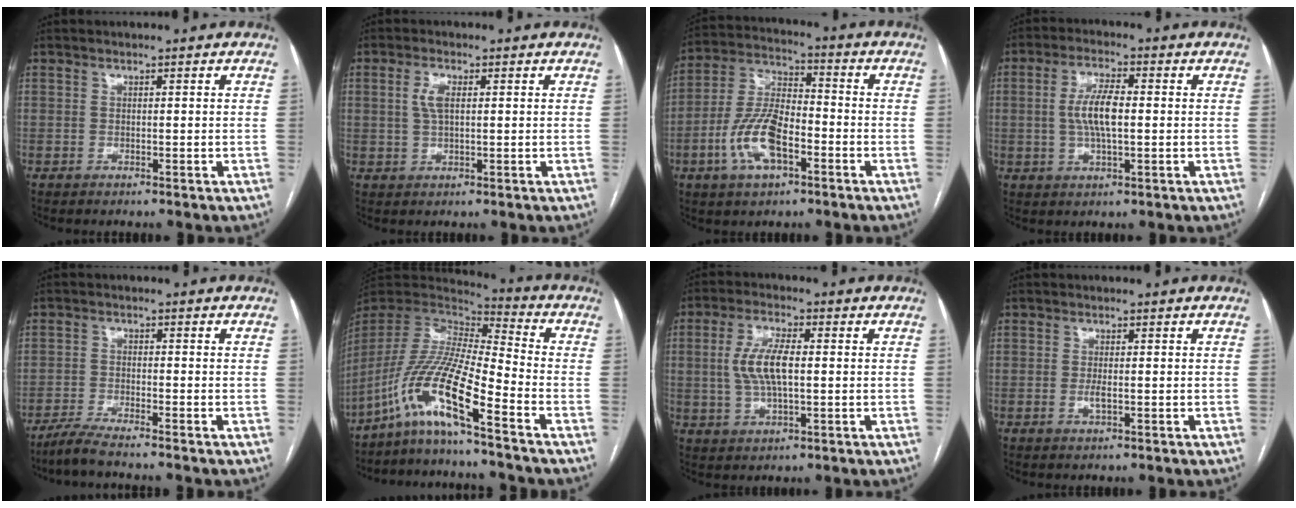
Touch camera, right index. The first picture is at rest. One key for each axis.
{"total": 3.2, "fx": 0.7, "fy": 1.2, "fz": 2.8, "tx": -0.062, "ty": 0.006, "tz": 0.016}
{"total": 11.8, "fx": -4.4, "fy": 4.8, "fz": 9.8, "tx": -0.213, "ty": 0.011, "tz": -0.082}
{"total": 6.8, "fx": 0.1, "fy": 1.8, "fz": 6.6, "tx": -0.134, "ty": 0.006, "tz": 0.002}
{"total": 4.7, "fx": -4.1, "fy": -0.6, "fz": 2.2, "tx": -0.044, "ty": -0.016, "tz": -0.081}
{"total": 13.7, "fx": -8.8, "fy": -0.8, "fz": 10.5, "tx": -0.214, "ty": -0.013, "tz": -0.172}
{"total": 7.7, "fx": 0.5, "fy": 2.5, "fz": 7.2, "tx": -0.155, "ty": 0.008, "tz": 0.012}
{"total": 1.6, "fx": -0.3, "fy": 0.4, "fz": 1.5, "tx": -0.031, "ty": -0.003, "tz": -0.004}